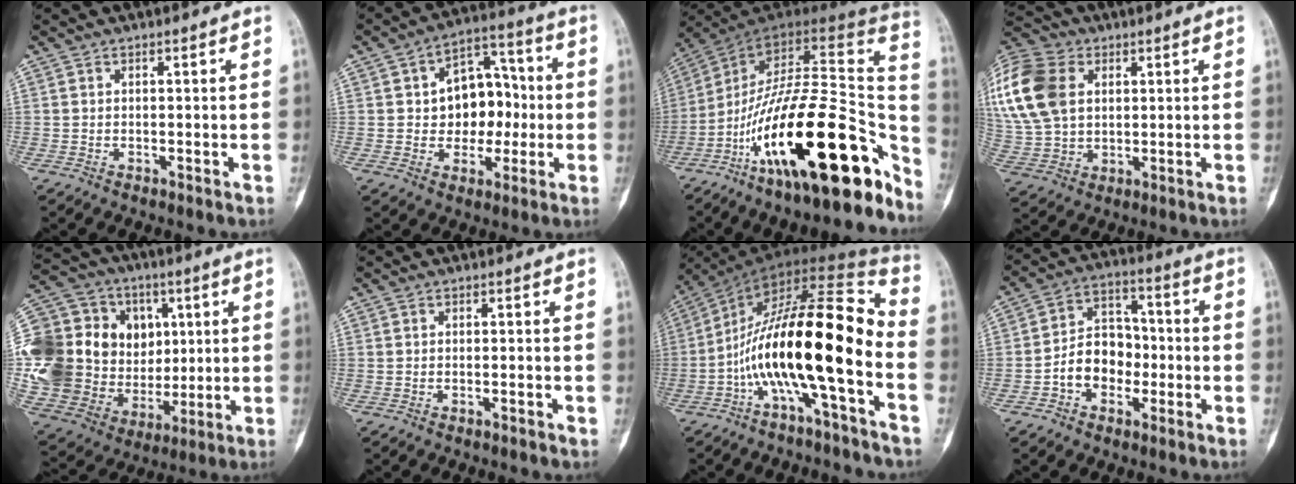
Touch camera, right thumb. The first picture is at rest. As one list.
[{"total": 13.2, "force": [0.2, 9.5, 9.2], "torque": [-0.079, 0.034, 0.003]}, {"total": 29.9, "force": [-15.0, 10.2, 23.8], "torque": [-0.291, 0.088, -0.241]}, {"total": 20.5, "force": [5.5, 14.8, 13.1], "torque": [-0.289, 0.015, 0.106]}, {"total": 30.5, "force": [3.3, 23.5, 19.2], "torque": [-0.384, 0.030, 0.074]}, {"total": 0.7, "force": [-0.5, 0.2, 0.5], "torque": [-0.009, 0.004, -0.007]}, {"total": 20.9, "force": [-6.3, 4.9, 19.3], "torque": [-0.344, 0.092, -0.102]}, {"total": 10.7, "force": [-2.8, 8.1, 6.4], "torque": [-0.072, 0.046, -0.057]}]